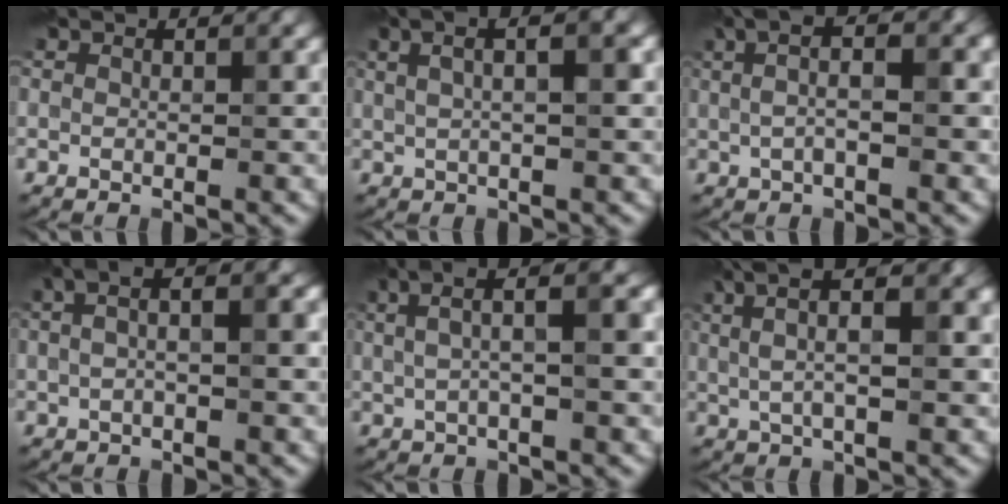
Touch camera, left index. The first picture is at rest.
{"total": 6.7, "force": [2.6, 2.8, 5.4], "torque": [-0.065, 0.026, 0.014]}
{"total": 5.9, "force": [1.6, 2.5, 5.1], "torque": [-0.068, 0.015, 0.008]}
{"total": 5.2, "force": [1.1, 2.6, 4.4], "torque": [-0.066, 0.014, 0.001]}
{"total": 5.5, "force": [1.5, 1.8, 5.0], "torque": [-0.080, 0.021, 0.011]}
{"total": 6.4, "force": [2.6, 2.0, 5.5], "torque": [-0.098, 0.008, 0.034]}